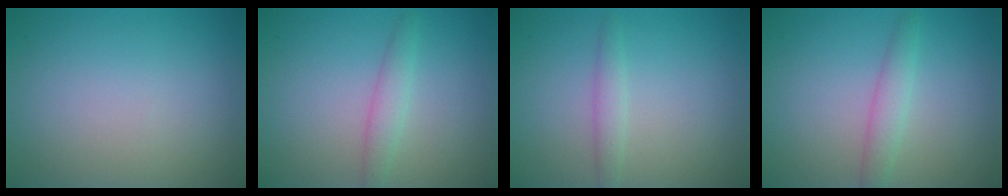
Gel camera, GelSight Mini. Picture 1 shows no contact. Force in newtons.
{"total": 1.9, "press": 1.9, "slide": 0.1}
{"total": 1.4, "press": 1.4, "slide": 0.0}
{"total": 2.0, "press": 2.0, "slide": 0.0}